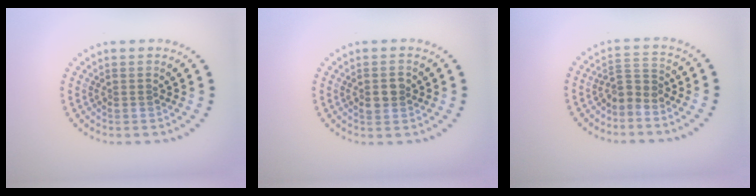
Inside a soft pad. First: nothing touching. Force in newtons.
{"total": 2.2, "press": 2.2, "slide": 0.1}
{"total": 2.2, "press": 1.5, "slide": 1.6}